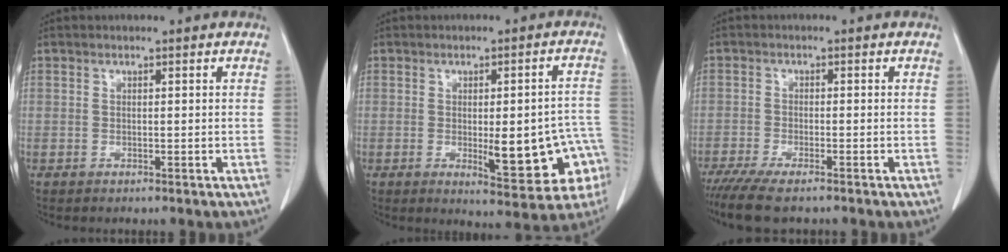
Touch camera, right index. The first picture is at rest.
{"total": 13.4, "force": [-3.4, 3.7, 12.4], "torque": [-0.110, 0.017, -0.032]}
{"total": 7.3, "force": [-5.9, 1.1, 4.2], "torque": [-0.066, -0.015, -0.094]}